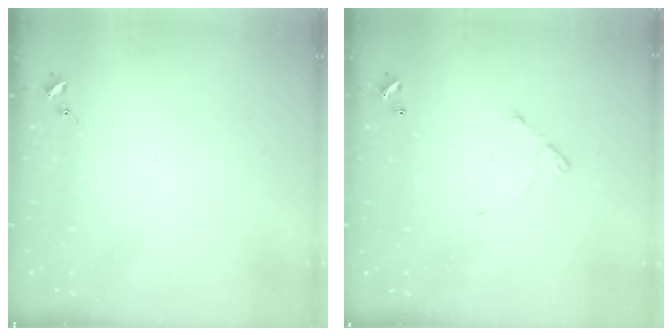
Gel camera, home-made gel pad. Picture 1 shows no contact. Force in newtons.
{"total": 4.9, "press": 4.9, "slide": 0.4}